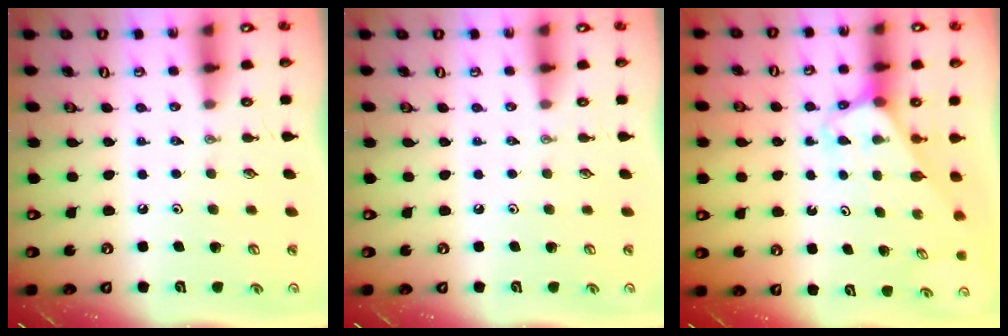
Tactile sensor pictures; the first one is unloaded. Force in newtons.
{"total": 0.0}
{"total": 3.2, "press": 3.2, "slide": 0.2}